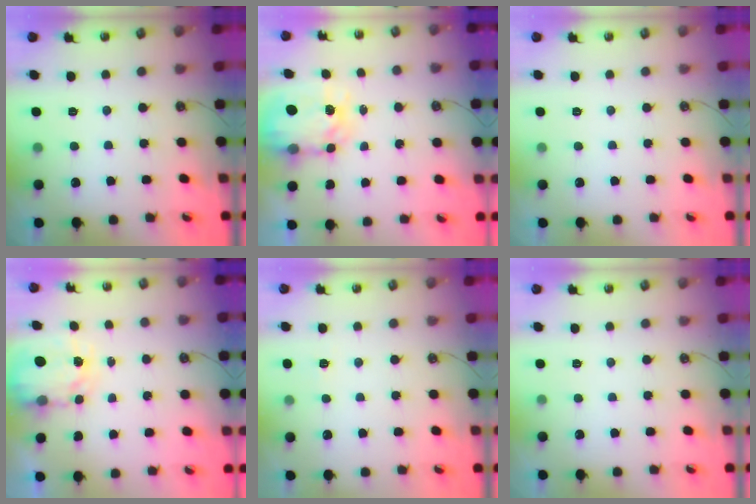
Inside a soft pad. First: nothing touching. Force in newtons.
{"total": 6.8, "press": 6.8, "slide": 0.6}
{"total": 0.0}
{"total": 3.9, "press": 3.9, "slide": 0.3}
{"total": 3.0, "press": 3.0, "slide": 0.3}
{"total": 0.0}